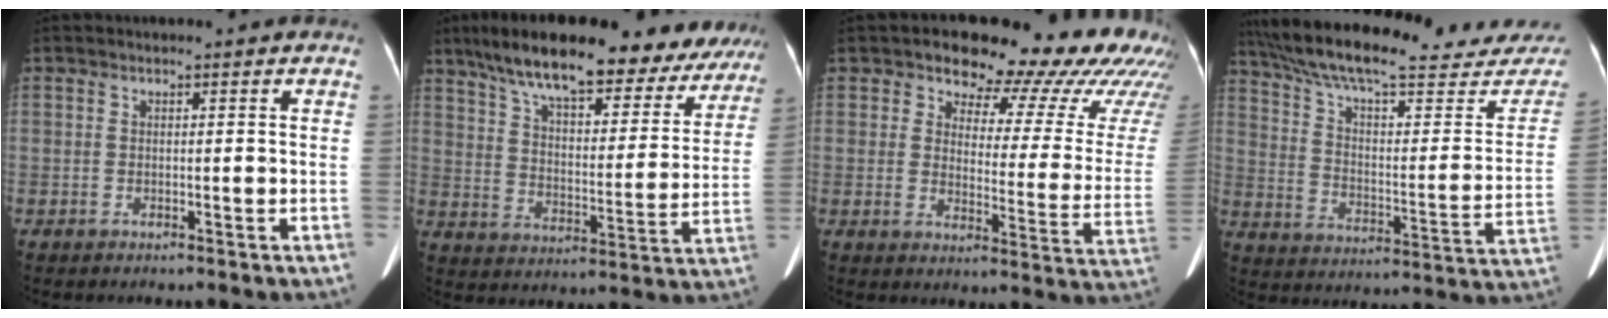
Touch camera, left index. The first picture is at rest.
{"total": 26.7, "force": [22.2, 7.4, 12.8], "torque": [-0.189, 0.010, 0.295]}
{"total": 19.5, "force": [17.0, 5.8, 7.6], "torque": [-0.063, -0.076, 0.176]}
{"total": 31.0, "force": [27.4, 5.5, 13.5], "torque": [-0.228, -0.066, 0.368]}